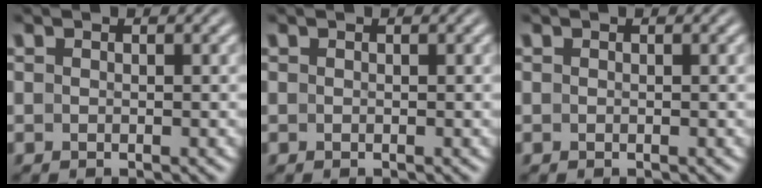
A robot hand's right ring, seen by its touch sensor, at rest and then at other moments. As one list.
[{"total": 0.0}, {"total": 0.0}]